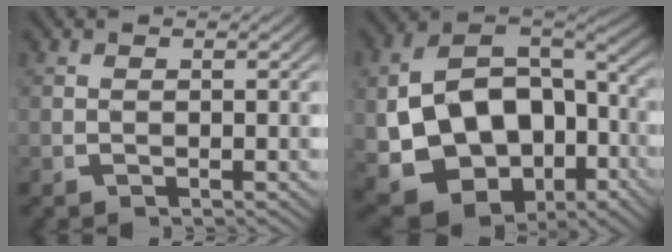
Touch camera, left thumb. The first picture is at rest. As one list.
[{"total": 19.7, "force": [-4.4, 15.4, 11.4], "torque": [-0.270, -0.076, -0.045]}]